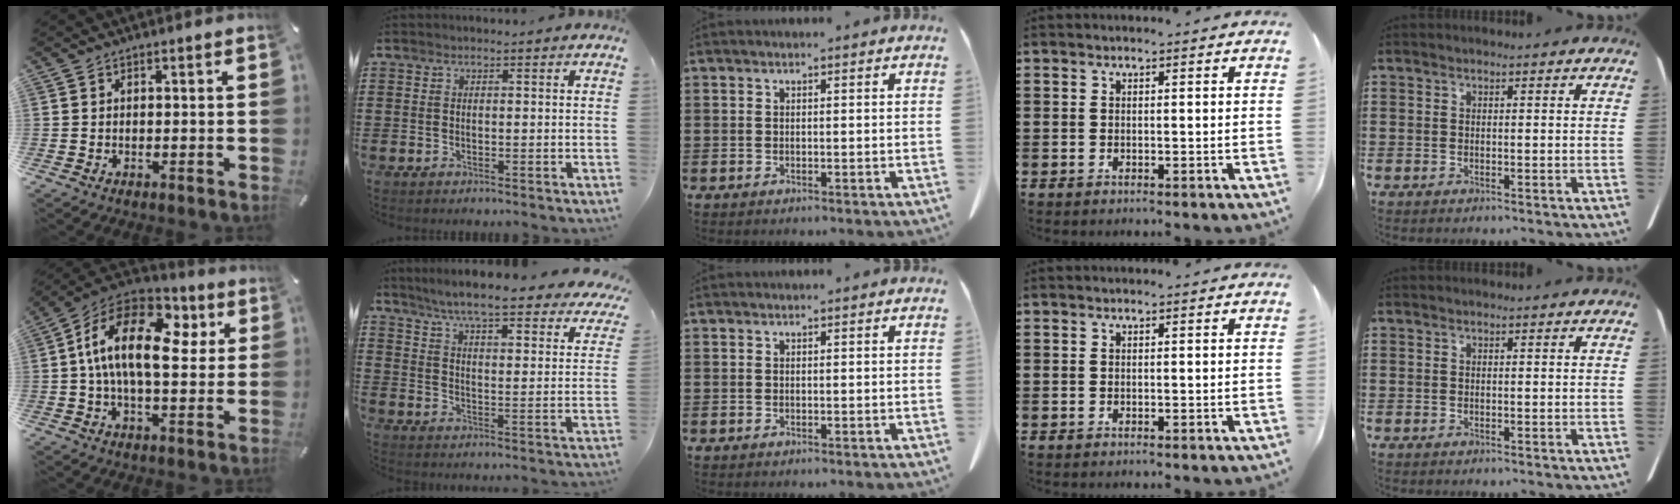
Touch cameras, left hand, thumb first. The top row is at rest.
{"thumb": {"total": 19.2, "force": [3.9, 10.5, 15.6], "torque": [-0.300, -0.010, 0.057]}, "index": {"total": 6.7, "force": [5.8, -0.6, 3.3], "torque": [-0.080, -0.048, 0.093]}}